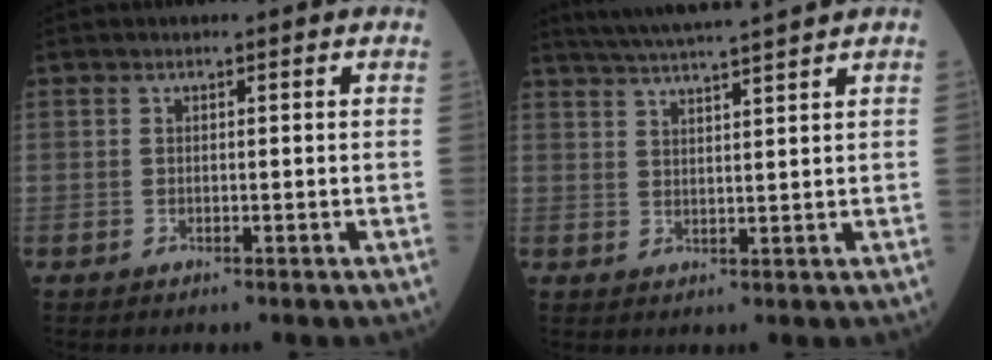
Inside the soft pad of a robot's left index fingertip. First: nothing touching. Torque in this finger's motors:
{"motor_torque": [1.06, -1.08, 0.45, 0.08]}